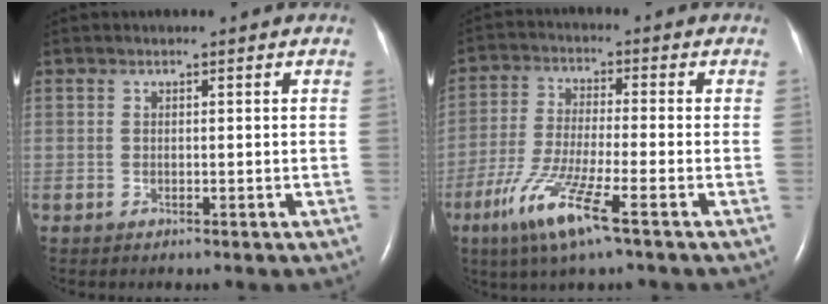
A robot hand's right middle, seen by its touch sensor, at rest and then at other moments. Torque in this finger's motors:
{"motor_torque": [1.38, -0.76, 0.79, 0.19]}